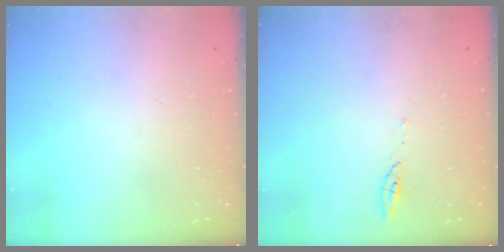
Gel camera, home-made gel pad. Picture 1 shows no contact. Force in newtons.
{"total": 2.9, "press": 2.9, "slide": 0.4}